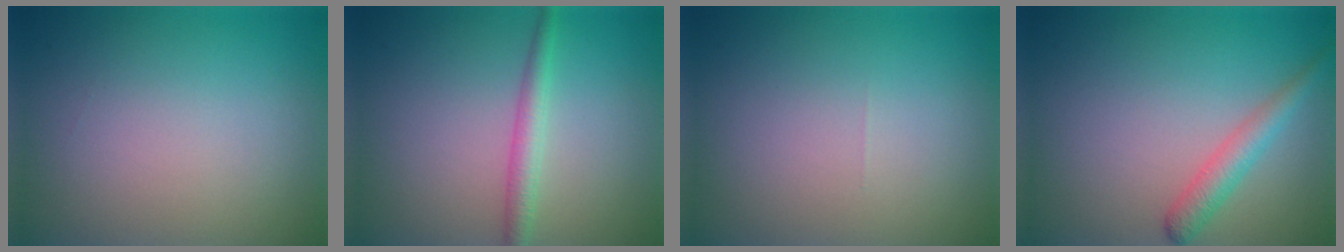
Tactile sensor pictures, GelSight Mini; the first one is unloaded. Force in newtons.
{"total": 2.3, "press": 2.3, "slide": 0.1}
{"total": 0.0}
{"total": 2.5, "press": 2.5, "slide": 0.1}